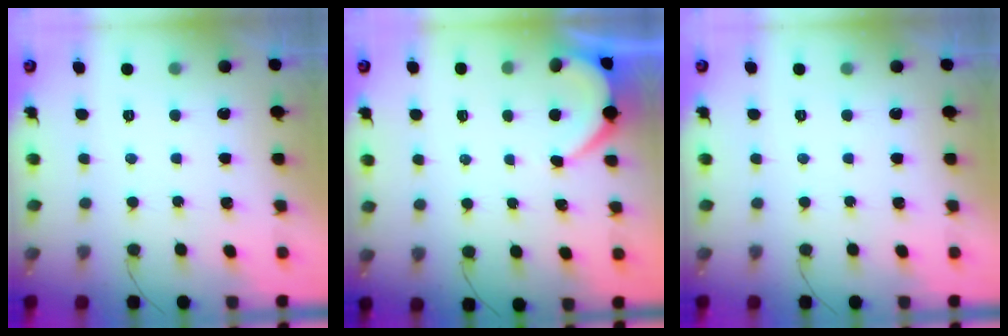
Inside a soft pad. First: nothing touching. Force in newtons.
{"total": 2.6, "press": 2.6, "slide": 0.4}
{"total": 0.0}